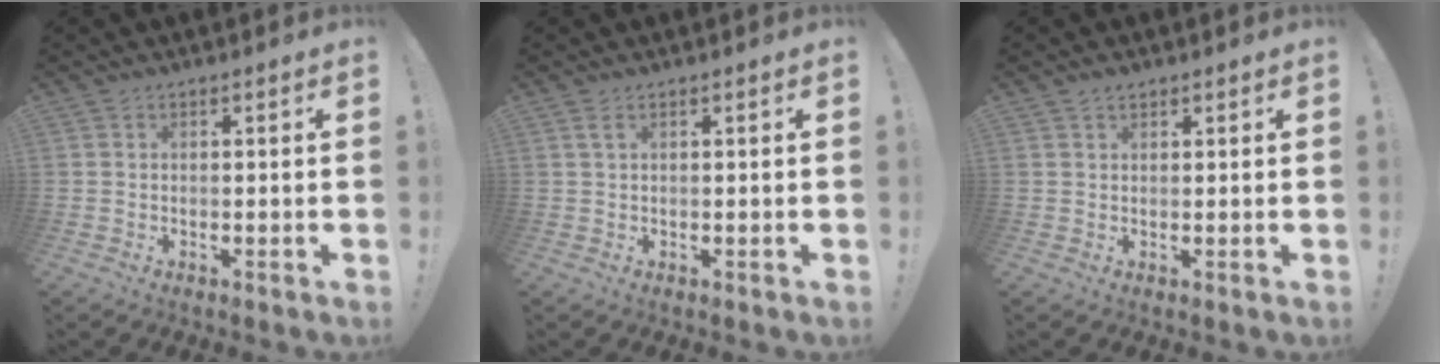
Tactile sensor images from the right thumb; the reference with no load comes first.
{"total": 1.4, "force": [0.6, 0.2, 1.3], "torque": [-0.021, -0.002, 0.008]}
{"total": 1.5, "force": [1.2, 0.6, 0.6], "torque": [-0.011, -0.003, 0.022]}